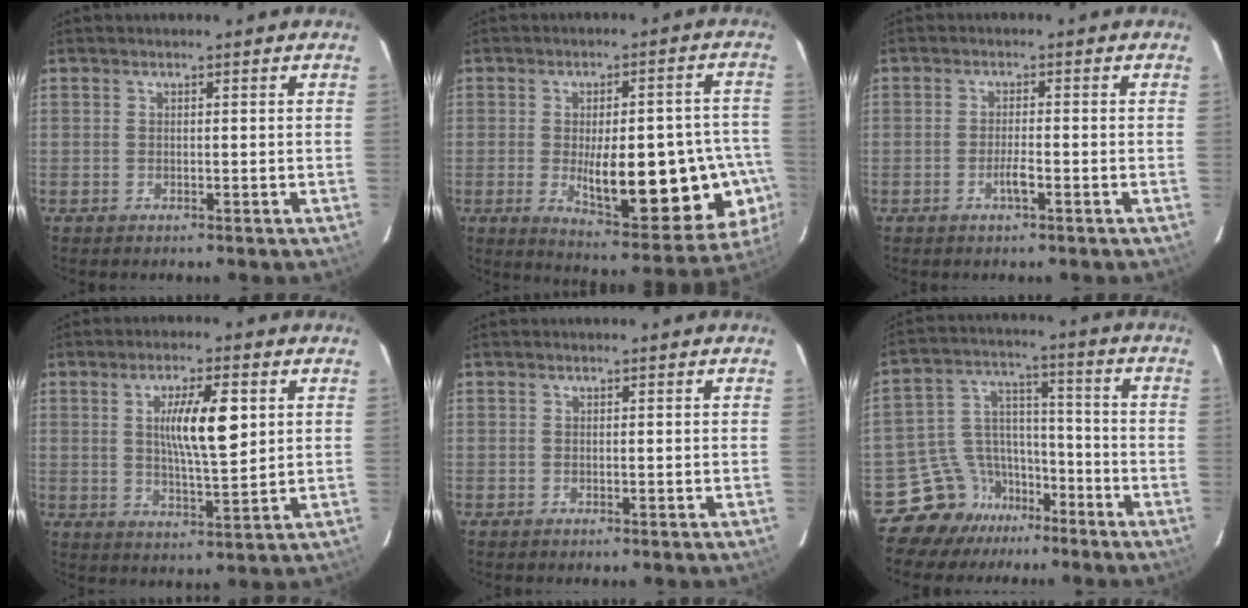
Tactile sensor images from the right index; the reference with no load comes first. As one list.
[{"total": 20.6, "force": [-4.1, 6.1, 19.3], "torque": [-0.191, 0.011, -0.030]}, {"total": 2.3, "force": [-1.0, 0.2, 2.0], "torque": [-0.039, -0.001, -0.019]}, {"total": 9.0, "force": [2.3, 1.6, 8.6], "torque": [-0.149, 0.000, 0.042]}, {"total": 0.0}, {"total": 10.3, "force": [-7.0, 7.6, 0.7], "torque": [-0.020, 0.070, -0.112]}]